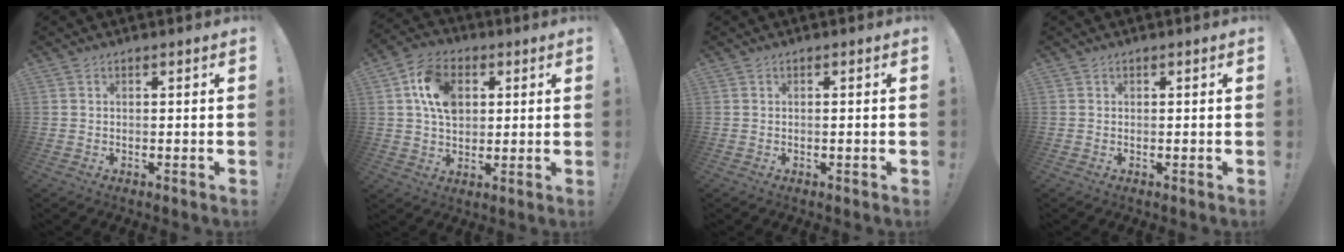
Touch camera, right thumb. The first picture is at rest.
{"total": 13.1, "force": [3.7, 9.5, 8.2], "torque": [-0.141, 0.009, 0.073]}
{"total": 0.6, "force": [-0.4, -0.1, 0.4], "torque": [-0.004, -0.002, -0.008]}
{"total": 0.0}